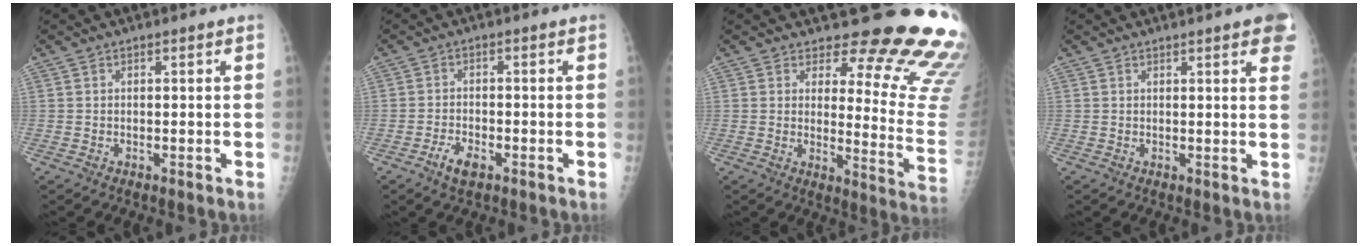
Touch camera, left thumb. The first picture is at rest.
{"total": 3.8, "force": [-2.2, 1.9, 2.5], "torque": [-0.047, 0.010, -0.039]}
{"total": 18.8, "force": [16.5, 5.0, 7.5], "torque": [-0.042, -0.170, 0.179]}
{"total": 6.6, "force": [3.7, 1.4, 5.3], "torque": [-0.045, -0.002, 0.037]}